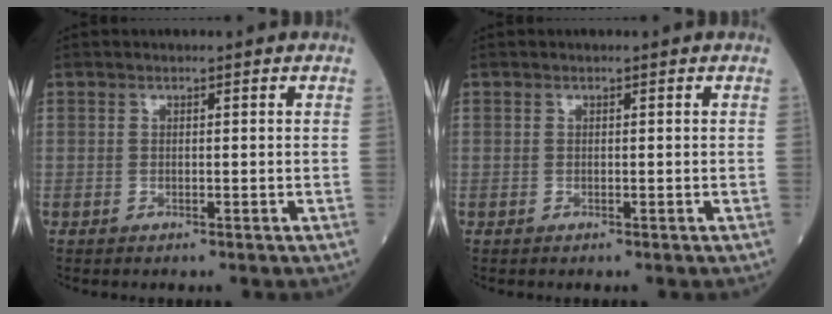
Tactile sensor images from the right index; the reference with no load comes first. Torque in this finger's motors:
{"motor_torque": [0.00, 0.00, 0.00, 0.00]}